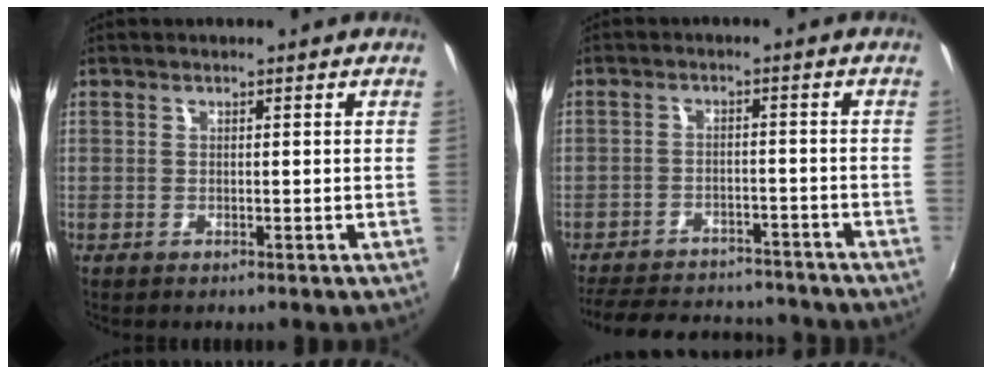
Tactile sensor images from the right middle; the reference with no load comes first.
{"total": 17.5, "force": [-14.9, 6.8, 6.0], "torque": [-0.146, 0.025, -0.199]}